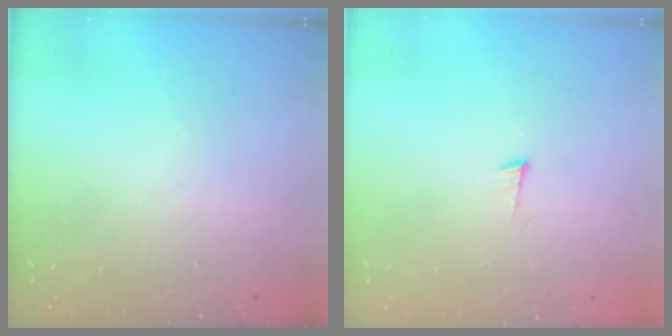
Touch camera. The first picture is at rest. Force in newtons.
{"total": 3.5, "press": 3.5, "slide": 0.5}